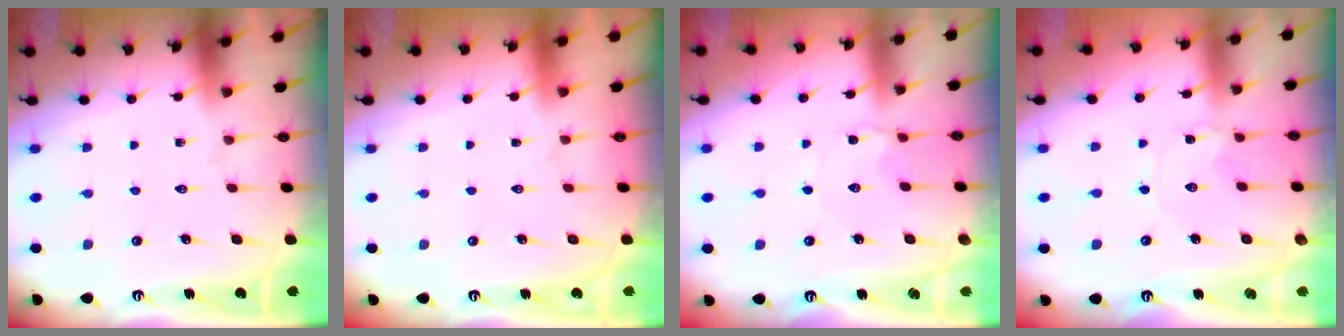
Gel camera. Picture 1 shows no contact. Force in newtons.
{"total": 1.6, "press": 1.6, "slide": 0.1}
{"total": 2.5, "press": 2.5, "slide": 0.2}
{"total": 0.7, "press": 0.7, "slide": 0.2}